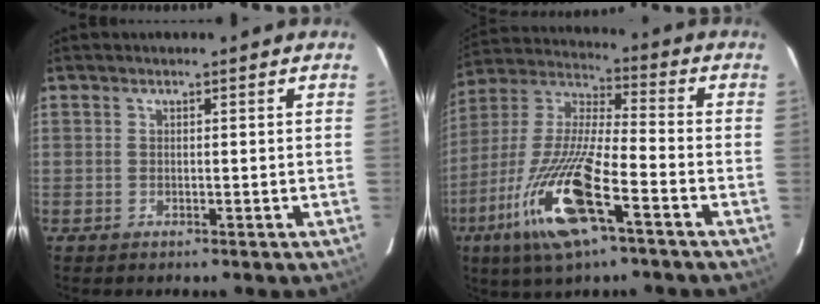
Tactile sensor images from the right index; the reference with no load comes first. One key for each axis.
{"total": 17.5, "fx": -8.2, "fy": 2.8, "fz": 15.1, "tx": -0.333, "ty": -0.025, "tz": -0.153}